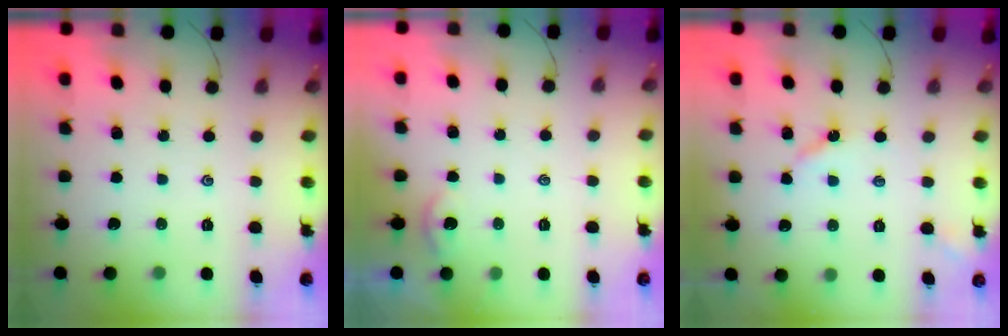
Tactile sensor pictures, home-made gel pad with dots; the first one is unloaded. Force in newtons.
{"total": 0.6, "press": 0.6, "slide": 0.2}
{"total": 4.1, "press": 4.0, "slide": 0.6}